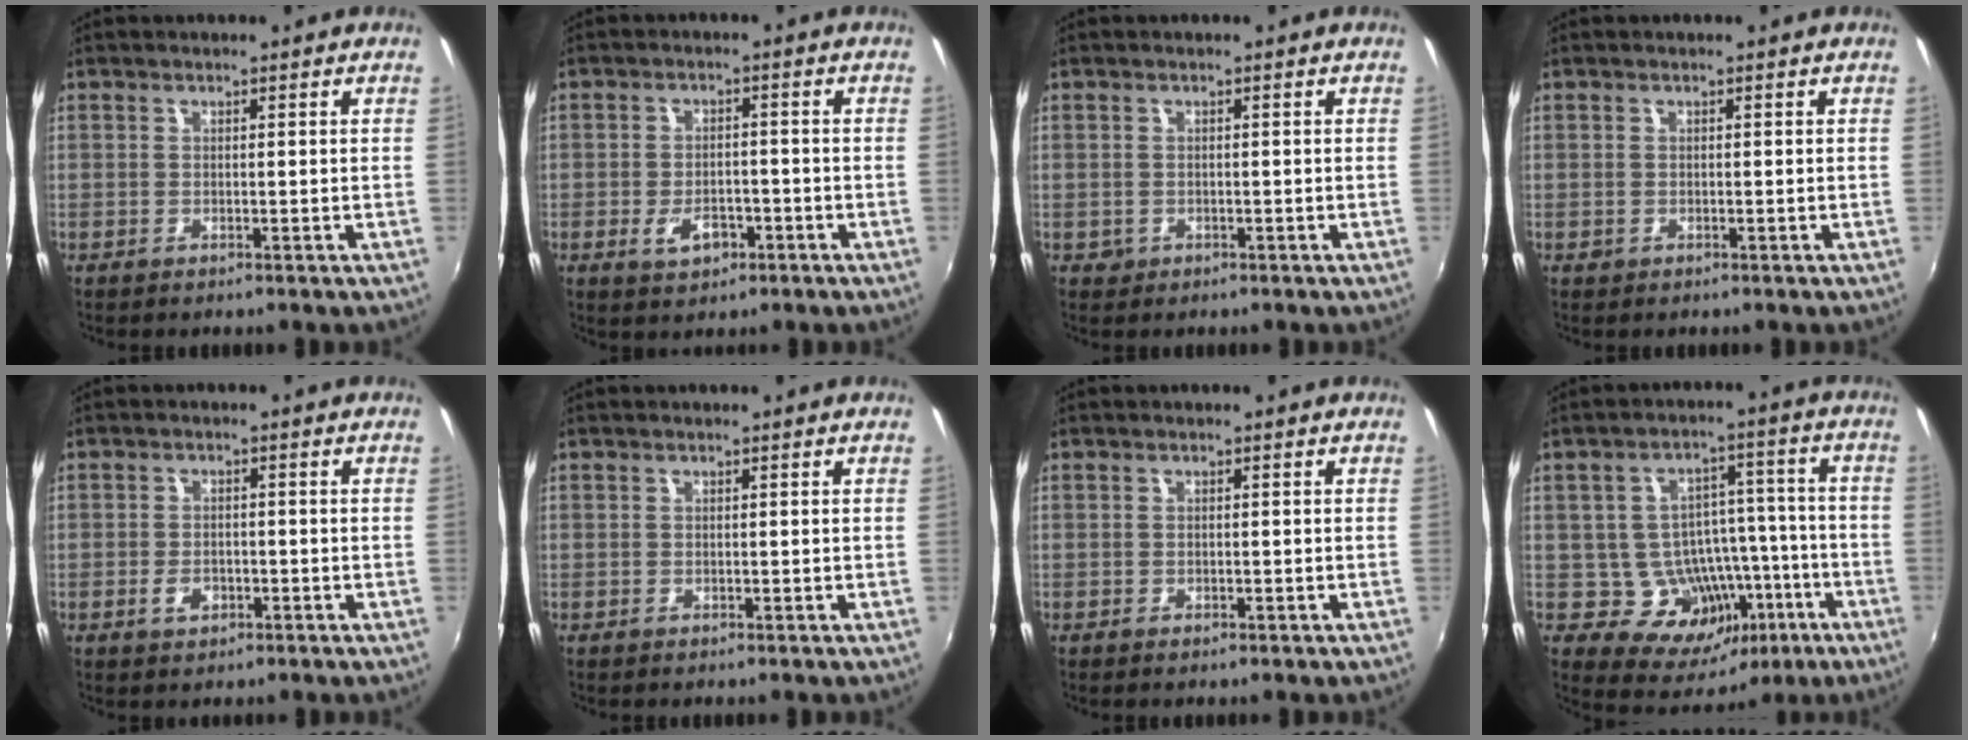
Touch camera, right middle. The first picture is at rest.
{"total": 4.9, "force": [-2.3, 3.0, 3.1], "torque": [-0.064, -0.002, -0.034]}
{"total": 1.2, "force": [-0.4, 1.1, 0.2], "torque": [-0.005, -0.002, -0.004]}
{"total": 0.7, "force": [-0.3, 0.6, 0.2], "torque": [-0.002, -0.002, -0.005]}
{"total": 3.0, "force": [-1.4, 2.0, 1.8], "torque": [-0.035, -0.001, -0.022]}
{"total": 0.0}
{"total": 0.8, "force": [-0.5, 0.5, 0.3], "torque": [-0.005, -0.004, -0.010]}
{"total": 13.0, "force": [-5.0, 10.5, 5.9], "torque": [-0.103, 0.031, -0.043]}